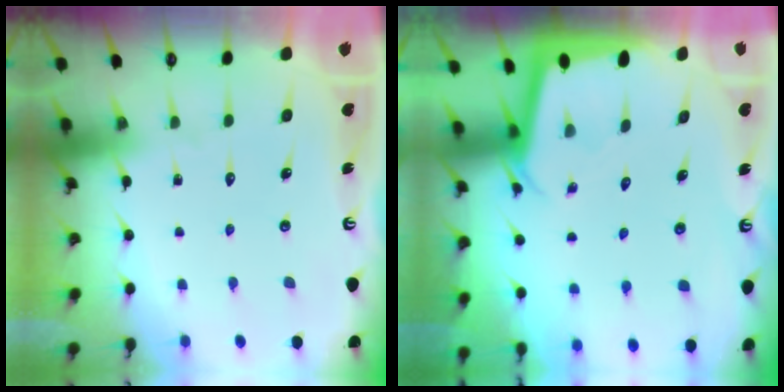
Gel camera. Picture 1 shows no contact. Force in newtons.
{"total": 2.2, "press": 2.2, "slide": 0.1}